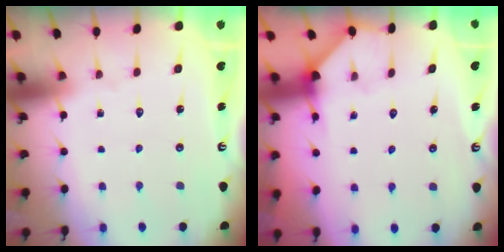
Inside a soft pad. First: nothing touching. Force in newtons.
{"total": 2.9, "press": 2.9, "slide": 0.2}